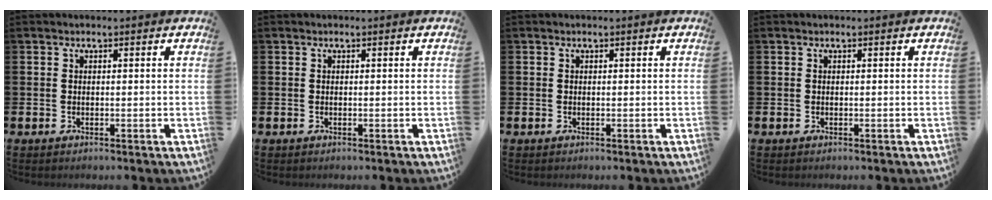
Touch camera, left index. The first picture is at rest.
{"total": 0.0}
{"total": 0.0}
{"total": 0.0}